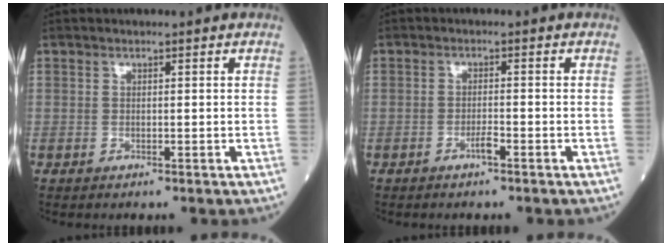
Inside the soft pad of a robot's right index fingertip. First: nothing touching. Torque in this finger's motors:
{"motor_torque": [0.33, -0.21, 0.18, 0.06]}